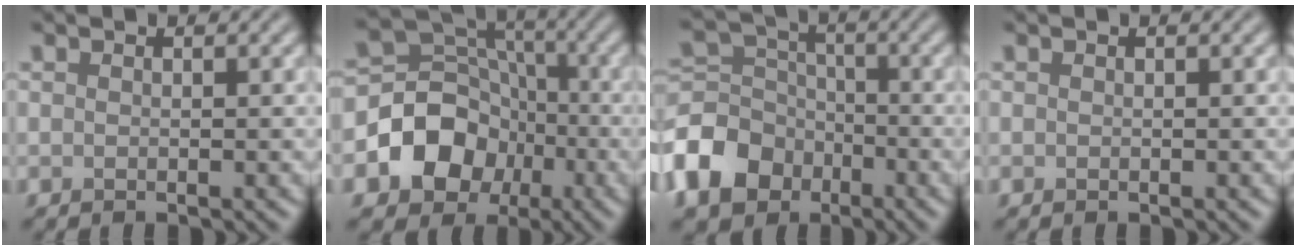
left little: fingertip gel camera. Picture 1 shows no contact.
{"total": 7.9, "force": [-2.6, 6.6, 3.4], "torque": [-0.041, 0.010, -0.066]}
{"total": 8.1, "force": [-4.2, 6.0, 3.4], "torque": [-0.080, 0.001, -0.104]}
{"total": 0.0}